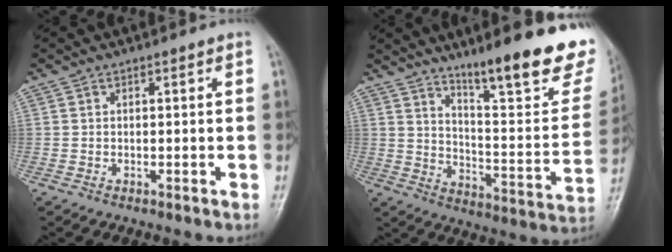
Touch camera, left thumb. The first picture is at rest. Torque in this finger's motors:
{"motor_torque": [0.70, 0.44, 1.63, -1.14, 0.10]}